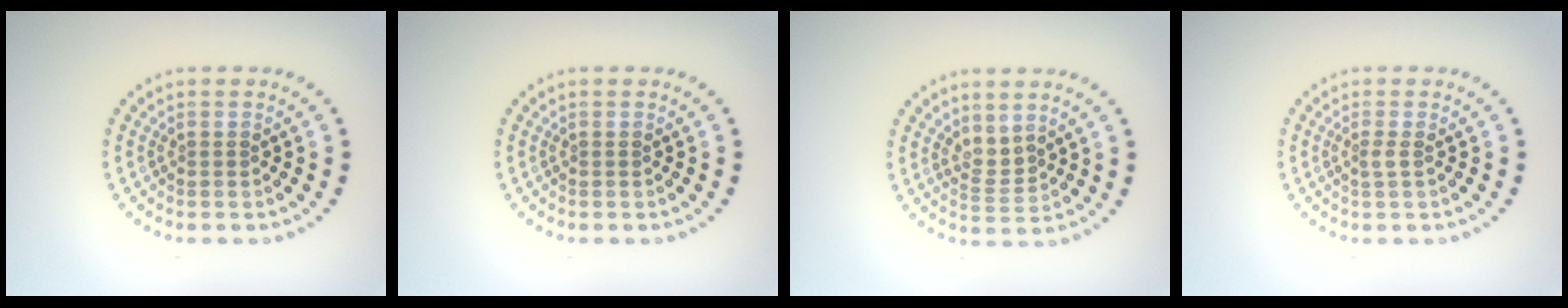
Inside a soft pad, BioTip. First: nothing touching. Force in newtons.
{"total": 0.0}
{"total": 1.8, "press": 1.3, "slide": 1.3}
{"total": 0.9, "press": 0.6, "slide": 0.7}